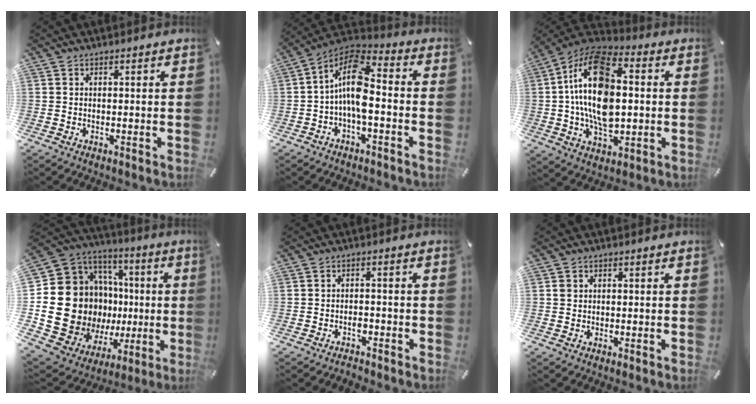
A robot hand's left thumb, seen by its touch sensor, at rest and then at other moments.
{"total": 12.1, "force": [-1.3, 6.0, 10.4], "torque": [-0.216, -0.005, -0.025]}
{"total": 19.5, "force": [1.0, 11.8, 15.5], "torque": [-0.325, 0.002, 0.011]}
{"total": 21.5, "force": [-1.7, 17.3, 12.6], "torque": [-0.232, -0.034, 0.012]}
{"total": 2.3, "force": [-1.6, 1.3, 1.1], "torque": [-0.022, 0.007, -0.031]}
{"total": 1.0, "force": [0.1, 0.9, 0.2], "torque": [0.004, 0.002, -0.001]}